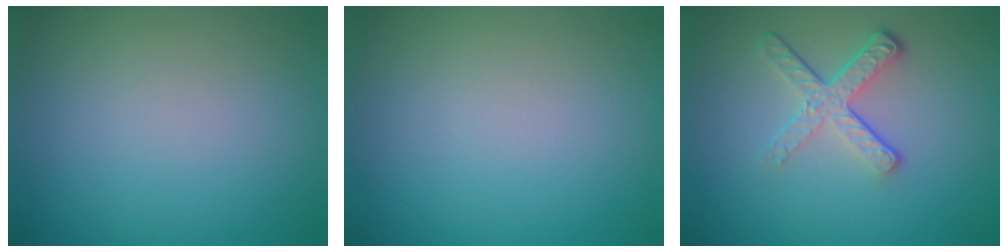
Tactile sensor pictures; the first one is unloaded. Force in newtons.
{"total": 0.0}
{"total": 3.9, "press": 2.7, "slide": 2.8}